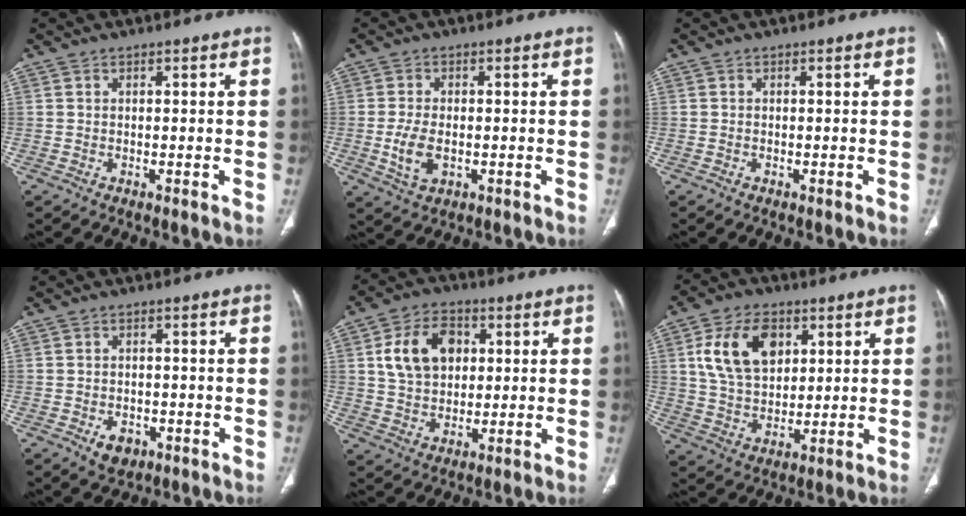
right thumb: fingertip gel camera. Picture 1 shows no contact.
{"total": 5.6, "force": [-1.1, 3.2, 4.5], "torque": [-0.093, -0.003, -0.014]}
{"total": 0.0}
{"total": 3.8, "force": [-1.7, 2.6, 2.1], "torque": [-0.024, 0.003, -0.017]}
{"total": 11.5, "force": [2.8, 8.3, 7.5], "torque": [-0.109, 0.003, 0.051]}
{"total": 13.4, "force": [4.5, 8.8, 9.1], "torque": [-0.141, -0.009, 0.088]}